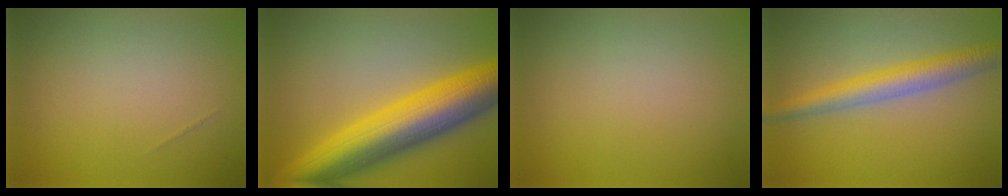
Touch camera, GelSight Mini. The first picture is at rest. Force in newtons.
{"total": 11.5, "press": 11.5, "slide": 0.3}
{"total": 0.0}
{"total": 4.3, "press": 4.3, "slide": 0.3}